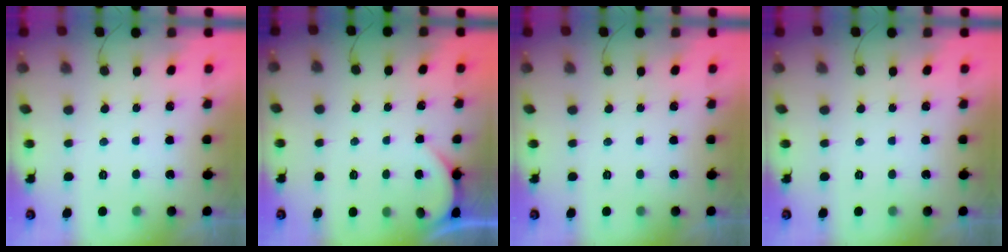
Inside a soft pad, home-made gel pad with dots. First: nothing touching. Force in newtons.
{"total": 0.6, "press": 0.6, "slide": 0.1}
{"total": 0.0}
{"total": 0.0}